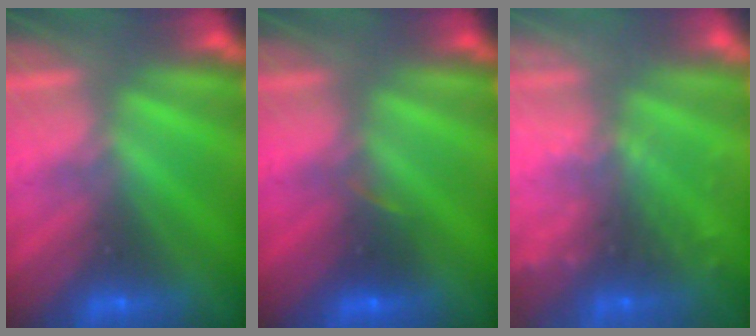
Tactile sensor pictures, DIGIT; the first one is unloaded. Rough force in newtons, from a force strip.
{"total": 2.6}
{"total": 6.1}